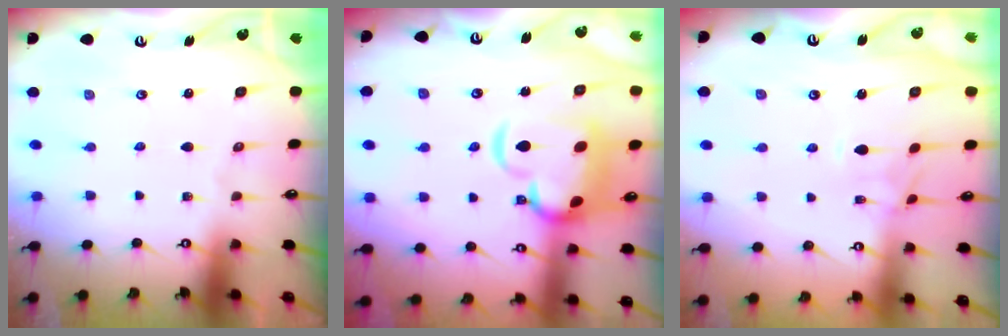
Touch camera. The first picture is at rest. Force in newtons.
{"total": 8.7, "press": 8.6, "slide": 1.5}
{"total": 1.0, "press": 0.4, "slide": 0.9}